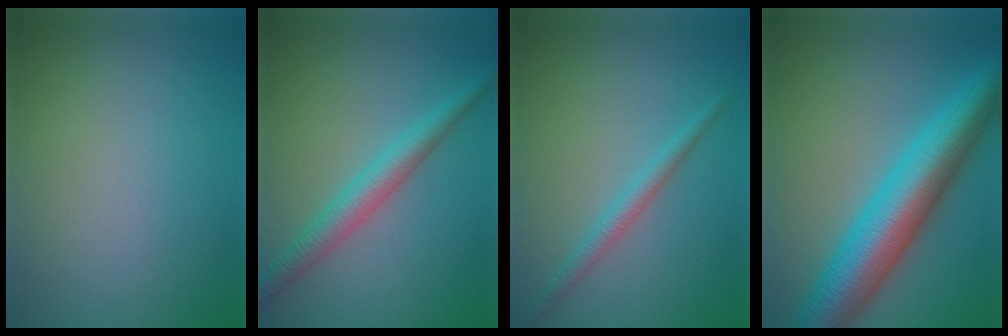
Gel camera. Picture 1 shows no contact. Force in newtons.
{"total": 3.7, "press": 3.7, "slide": 0.1}
{"total": 2.0, "press": 2.0, "slide": 0.0}
{"total": 10.7, "press": 10.7, "slide": 0.2}